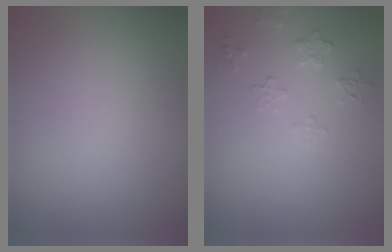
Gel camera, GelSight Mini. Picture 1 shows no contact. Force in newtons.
{"total": 1.6, "press": 0.9, "slide": 1.4}